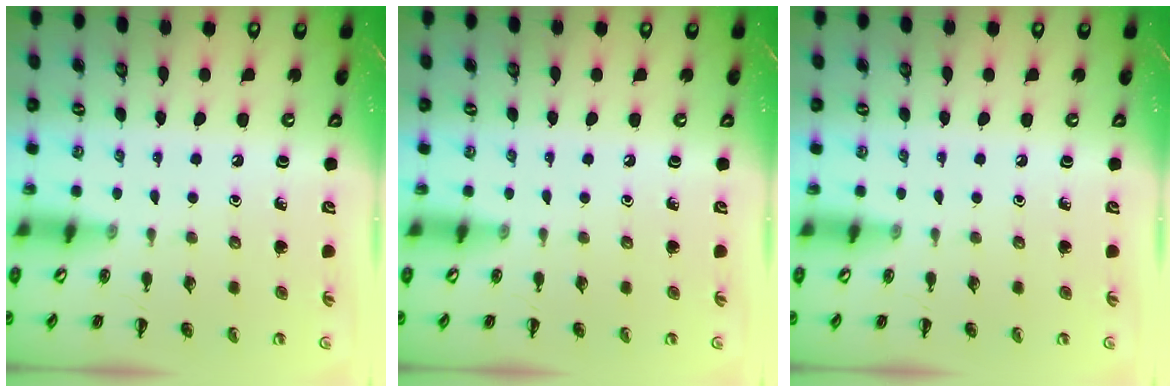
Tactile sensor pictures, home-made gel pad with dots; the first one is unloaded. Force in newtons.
{"total": 0.0}
{"total": 0.0}